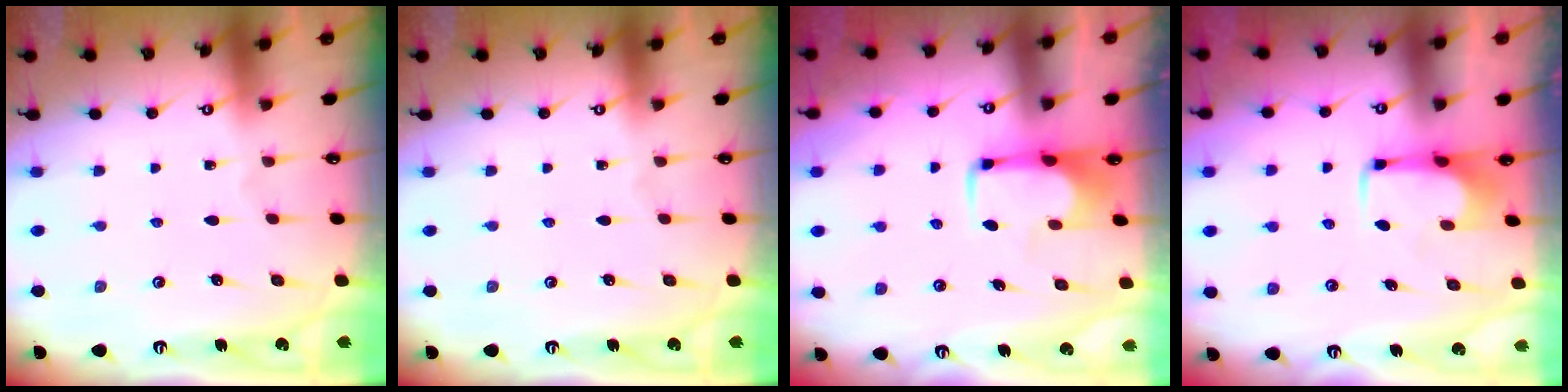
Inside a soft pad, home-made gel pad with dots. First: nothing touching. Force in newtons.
{"total": 0.0}
{"total": 2.0, "press": 2.0, "slide": 0.4}
{"total": 2.1, "press": 2.1, "slide": 0.4}